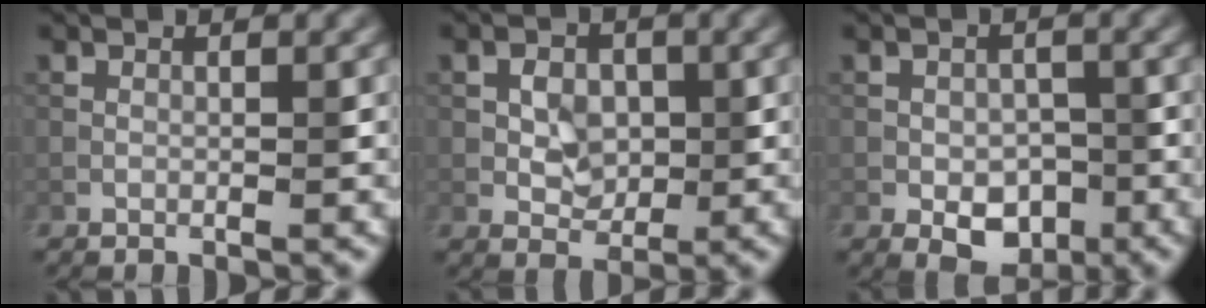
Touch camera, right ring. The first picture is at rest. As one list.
[{"total": 2.5, "force": [0.0, 2.1, 1.3], "torque": [-0.025, -0.004, 0.006]}, {"total": 3.2, "force": [-1.5, 2.2, 1.8], "torque": [-0.029, -0.005, -0.019]}]